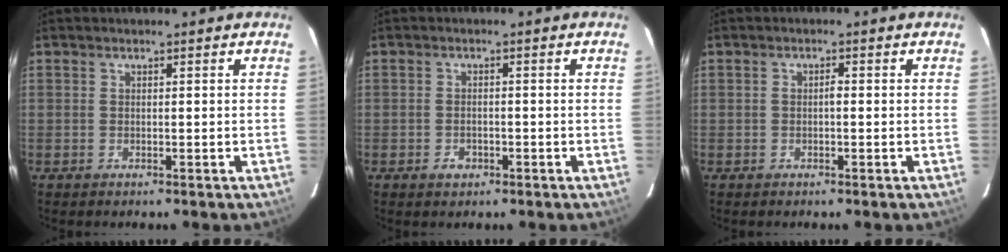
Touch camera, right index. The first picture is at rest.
{"total": 2.2, "force": [-1.1, 1.6, 0.9], "torque": [-0.018, 0.002, -0.016]}
{"total": 1.1, "force": [-0.3, 0.5, 0.9], "torque": [-0.016, 0.007, -0.006]}